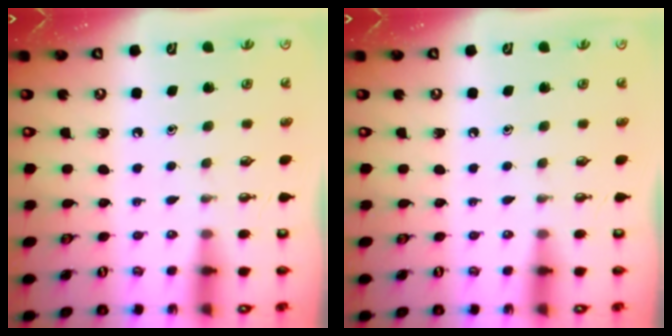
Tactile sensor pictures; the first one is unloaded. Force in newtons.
{"total": 0.0}